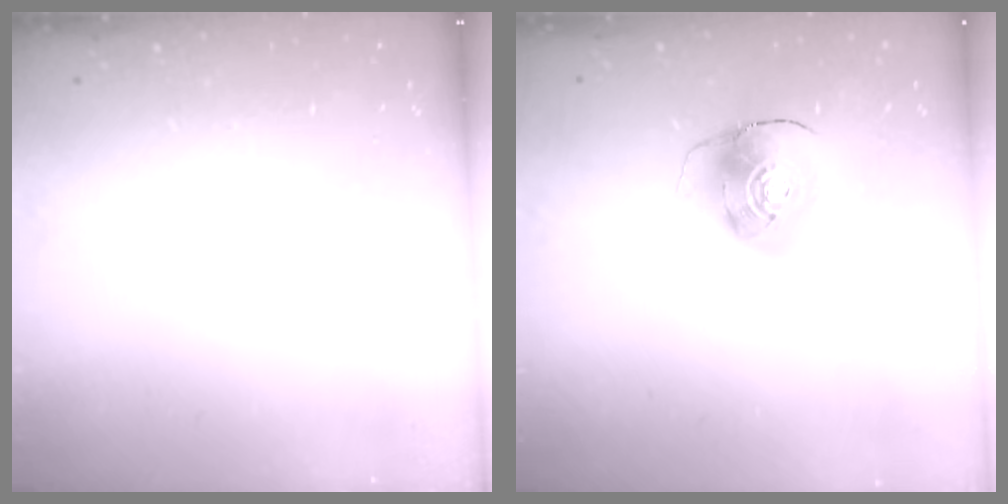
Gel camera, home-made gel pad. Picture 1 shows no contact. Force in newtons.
{"total": 9.3, "press": 9.2, "slide": 1.2}